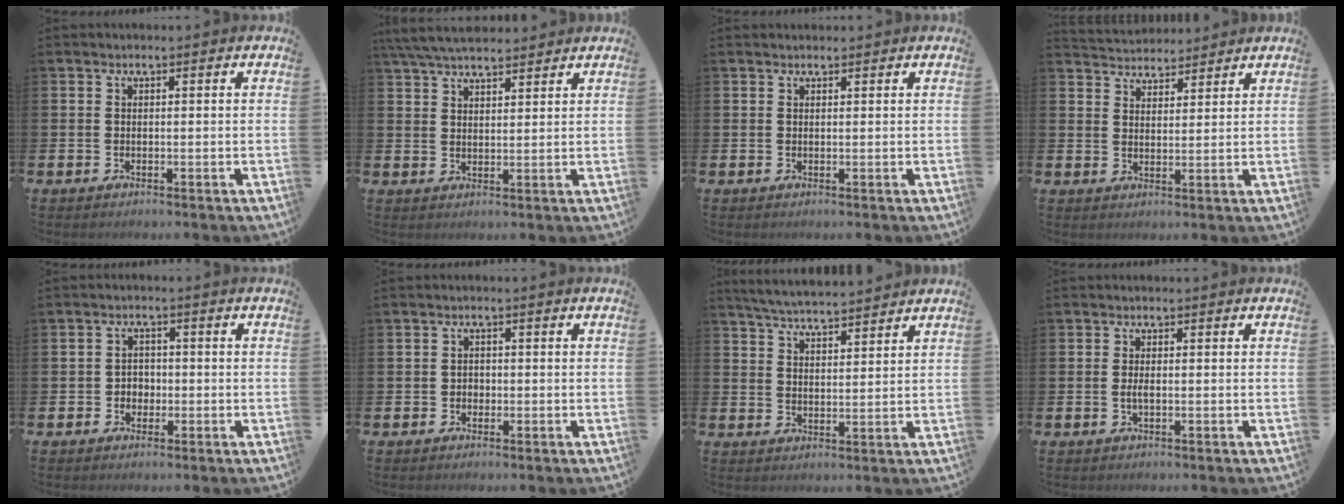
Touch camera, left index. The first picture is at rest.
{"total": 5.7, "force": [5.3, 1.2, 1.7], "torque": [-0.046, -0.015, 0.098]}
{"total": 0.6, "force": [0.6, 0.1, 0.1], "torque": [0.007, -0.002, 0.009]}
{"total": 3.9, "force": [3.8, 0.9, -0.4], "torque": [-0.012, -0.017, 0.071]}
{"total": 2.3, "force": [-0.7, 2.0, 0.7], "torque": [-0.010, 0.003, -0.019]}
{"total": 1.3, "force": [-0.4, 1.1, 0.4], "torque": [0.000, 0.004, -0.012]}
{"total": 5.0, "force": [5.0, 0.2, 0.5], "torque": [-0.032, -0.026, 0.090]}
{"total": 1.3, "force": [-0.3, 0.4, 1.2], "torque": [-0.022, 0.001, -0.007]}